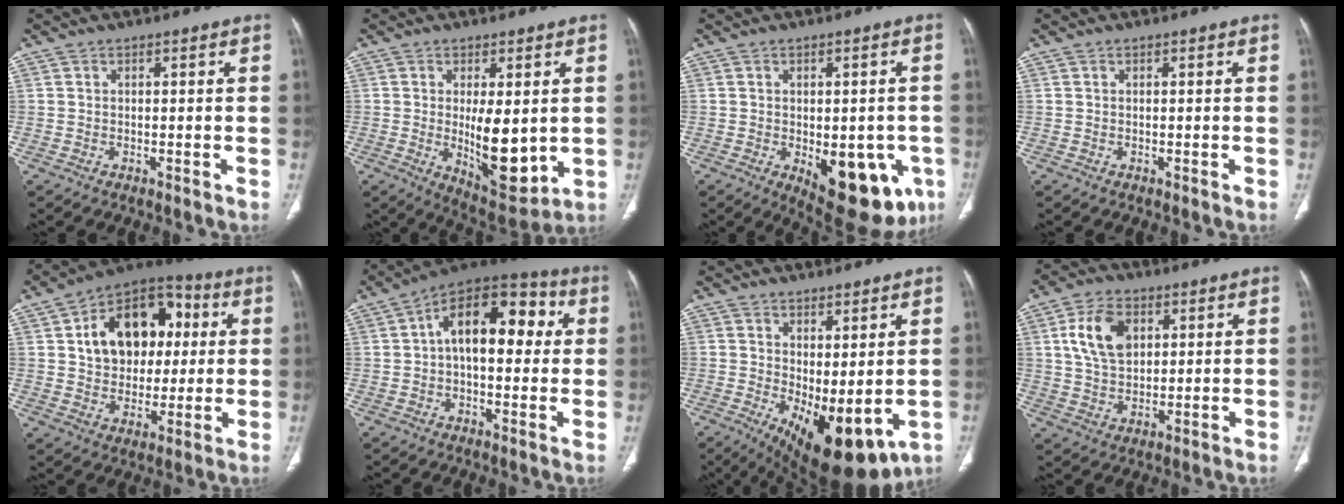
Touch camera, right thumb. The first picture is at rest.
{"total": 12.3, "force": [-0.4, 5.0, 11.2], "torque": [-0.150, -0.027, 0.011]}
{"total": 16.0, "force": [-5.6, 8.0, 12.7], "torque": [-0.120, 0.000, -0.053]}
{"total": 0.0}
{"total": 18.2, "force": [3.9, 13.0, 12.1], "torque": [-0.144, 0.016, 0.060]}
{"total": 16.6, "force": [2.6, 9.1, 13.6], "torque": [-0.175, 0.041, 0.030]}
{"total": 13.1, "force": [-1.6, 5.8, 11.7], "torque": [-0.172, -0.023, -0.001]}
{"total": 10.0, "force": [3.1, 6.5, 6.9], "torque": [-0.114, -0.006, 0.060]}